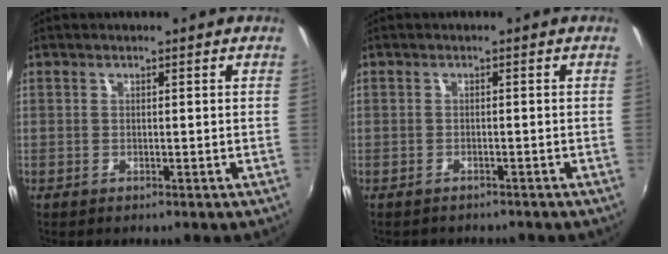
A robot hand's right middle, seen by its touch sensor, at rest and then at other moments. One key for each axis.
{"total": 2.1, "fx": -1.9, "fy": 0.8, "fz": 0.4, "tx": -0.014, "ty": -0.011, "tz": -0.029}